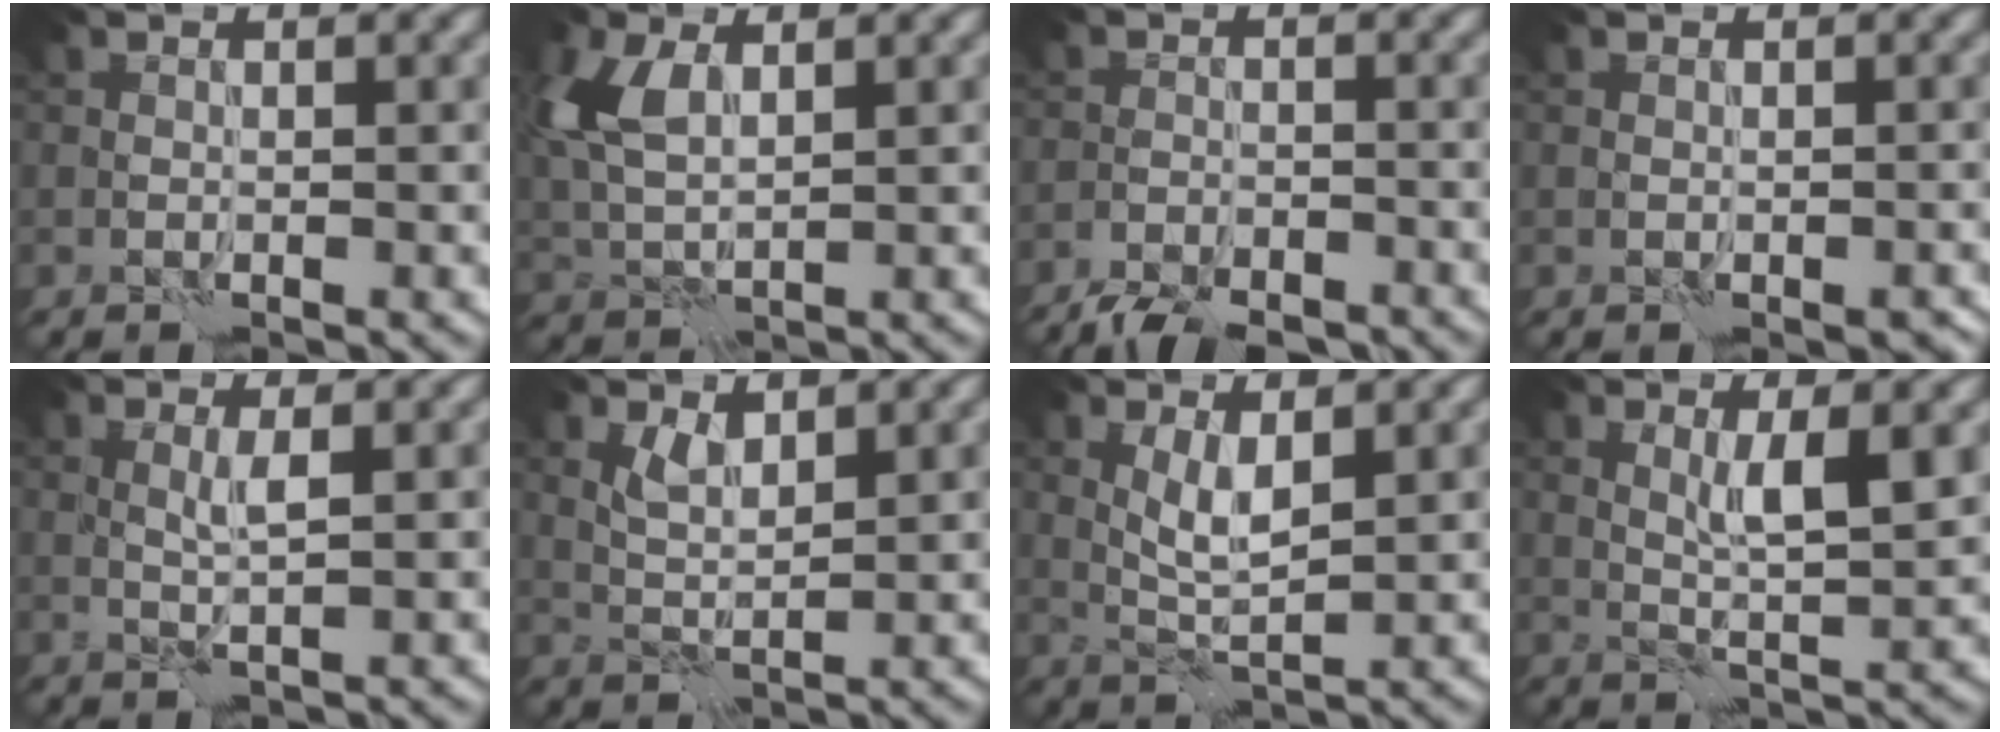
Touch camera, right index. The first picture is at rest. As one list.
[{"total": 5.0, "force": [1.9, 2.6, 3.8], "torque": [-0.097, 0.006, 0.038]}, {"total": 5.2, "force": [-4.8, 1.3, 1.8], "torque": [-0.030, -0.014, -0.080]}, {"total": 1.4, "force": [-0.9, 0.8, 0.9], "torque": [-0.017, 0.001, -0.009]}, {"total": 1.4, "force": [0.6, 0.0, 1.3], "torque": [-0.030, 0.001, 0.010]}, {"total": 2.0, "force": [1.5, 0.6, 1.2], "torque": [-0.028, -0.005, 0.032]}, {"total": 2.7, "force": [1.2, 0.6, 2.3], "torque": [-0.053, -0.004, 0.025]}, {"total": 3.5, "force": [1.4, 0.5, 3.2], "torque": [-0.057, -0.005, 0.025]}]